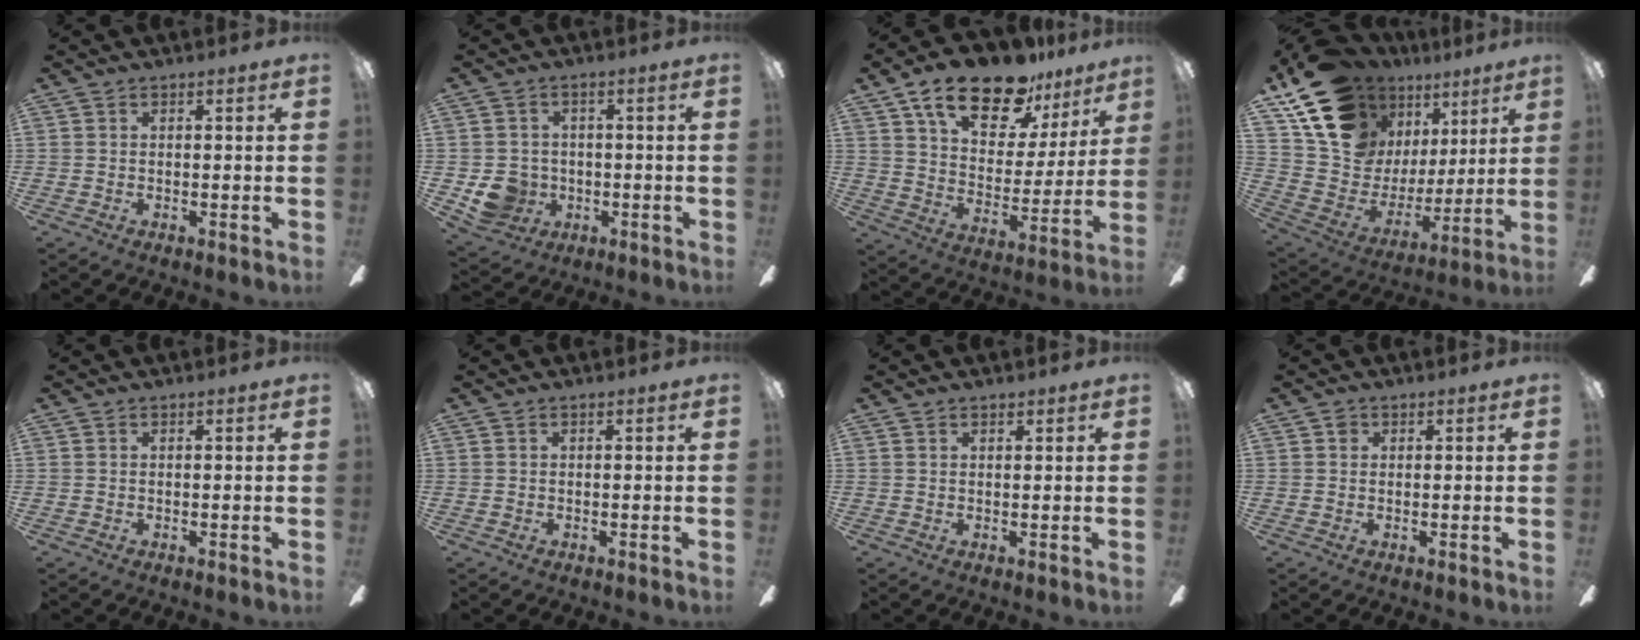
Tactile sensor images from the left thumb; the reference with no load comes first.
{"total": 7.2, "force": [-1.3, 6.8, 2.0], "torque": [-0.050, 0.005, -0.018]}
{"total": 19.5, "force": [13.6, 8.9, 10.7], "torque": [-0.179, -0.075, 0.236]}
{"total": 18.1, "force": [12.8, 10.8, 6.8], "torque": [-0.135, -0.087, 0.245]}
{"total": 0.0}
{"total": 0.0}
{"total": 1.0, "force": [0.9, 0.5, 0.2], "torque": [-0.005, 0.001, 0.017]}
{"total": 1.1, "force": [0.4, 1.0, 0.5], "torque": [-0.010, 0.005, 0.006]}